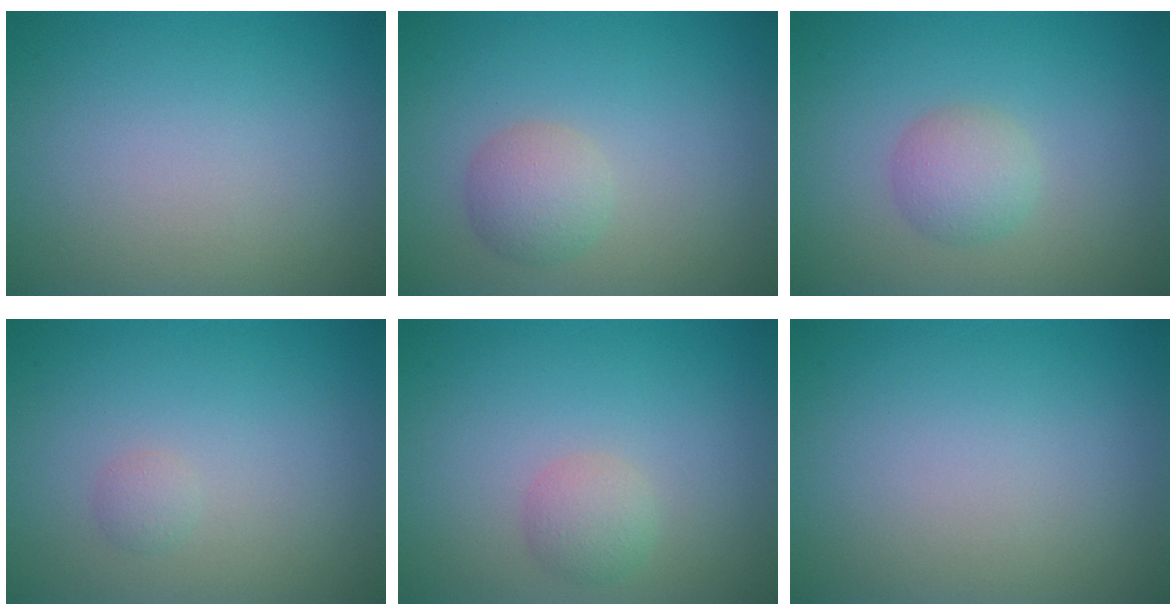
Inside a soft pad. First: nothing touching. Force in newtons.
{"total": 2.4, "press": 2.4, "slide": 0.1}
{"total": 2.3, "press": 2.3, "slide": 0.1}
{"total": 0.7, "press": 0.7, "slide": 0.0}
{"total": 1.8, "press": 1.8, "slide": 0.1}
{"total": 0.0}